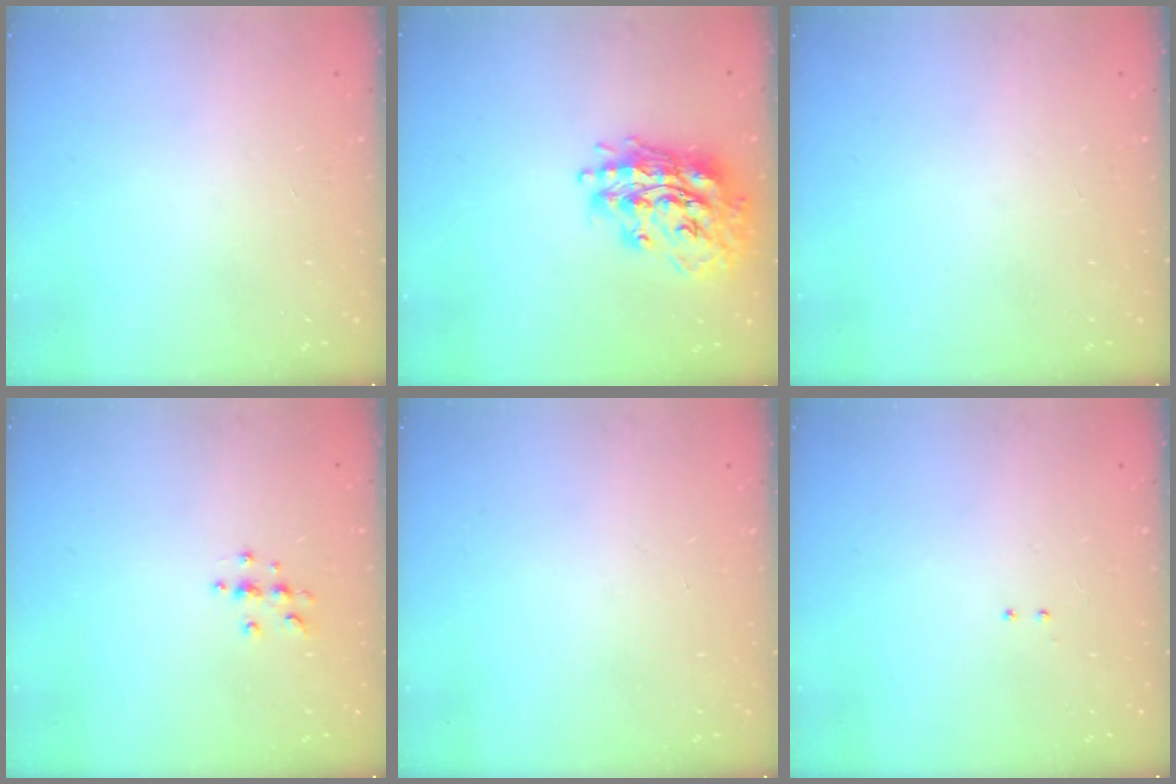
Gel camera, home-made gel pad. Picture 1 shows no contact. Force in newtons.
{"total": 18.7, "press": 18.7, "slide": 1.8}
{"total": 0.0}
{"total": 6.3, "press": 6.3, "slide": 0.8}
{"total": 0.0}
{"total": 2.0, "press": 2.0, "slide": 0.4}